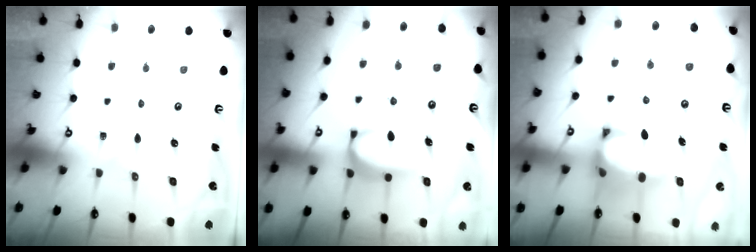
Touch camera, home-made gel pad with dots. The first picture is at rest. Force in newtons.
{"total": 1.9, "press": 1.9, "slide": 0.5}
{"total": 2.8, "press": 2.6, "slide": 1.2}